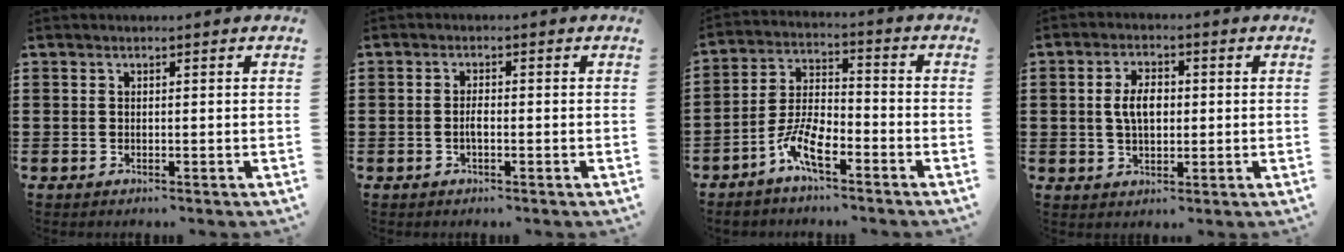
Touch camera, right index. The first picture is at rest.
{"total": 1.5, "force": [-0.4, 0.5, 1.3], "torque": [-0.024, 0.002, -0.007]}
{"total": 7.7, "force": [-4.4, 3.1, 5.5], "torque": [-0.129, 0.003, -0.087]}
{"total": 4.7, "force": [0.4, 2.5, 4.0], "torque": [-0.073, 0.007, 0.003]}